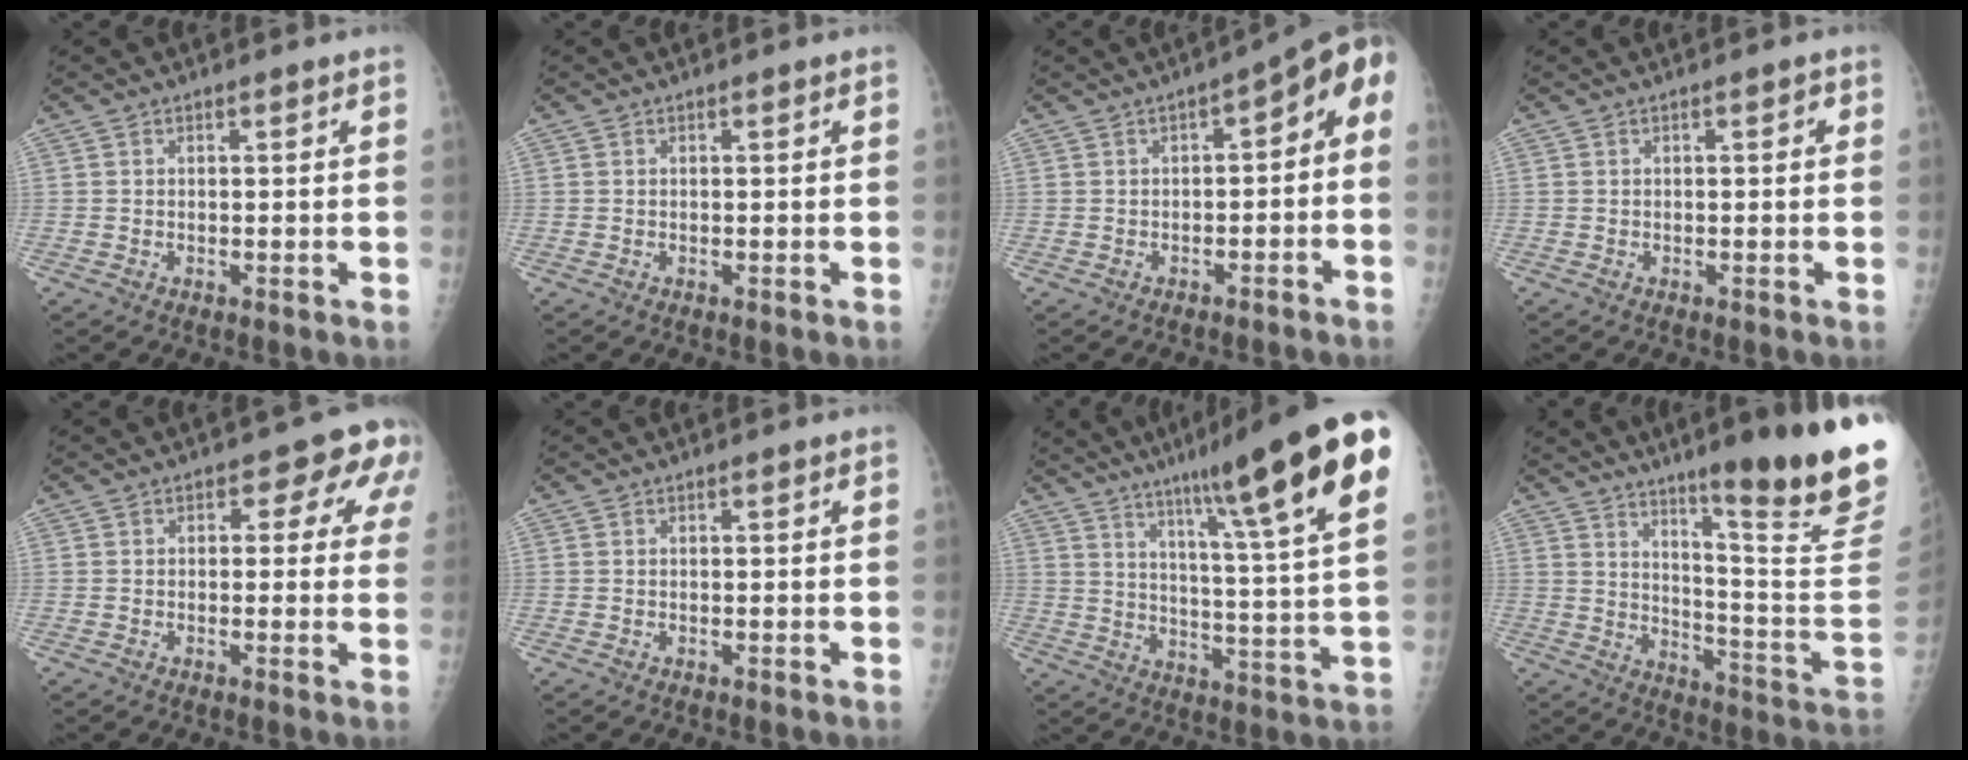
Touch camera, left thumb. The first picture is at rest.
{"total": 0.0}
{"total": 8.2, "force": [-1.3, 4.3, 6.9], "torque": [-0.060, 0.046, -0.025]}
{"total": 0.8, "force": [0.3, 0.4, 0.7], "torque": [-0.005, 0.002, 0.001]}
{"total": 6.7, "force": [2.2, 4.2, 4.8], "torque": [-0.001, 0.003, 0.012]}
{"total": 0.0}
{"total": 23.3, "force": [13.8, 1.6, 18.8], "torque": [-0.263, -0.042, 0.191]}
{"total": 24.5, "force": [16.2, 1.6, 18.3], "torque": [-0.233, -0.113, 0.230]}